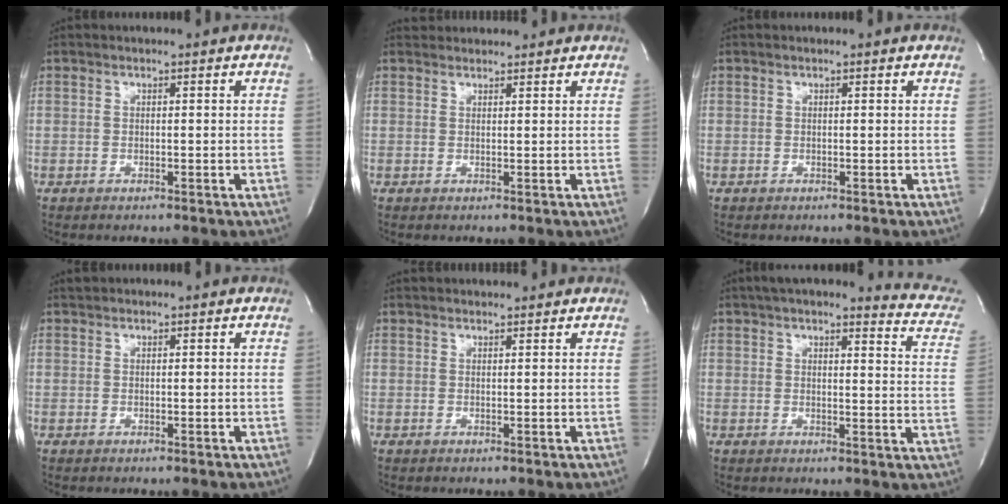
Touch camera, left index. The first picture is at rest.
{"total": 3.6, "force": [3.5, 0.9, 0.1], "torque": [-0.003, 0.030, 0.051]}
{"total": 0.0}
{"total": 1.0, "force": [0.9, 0.3, 0.0], "torque": [-0.010, 0.011, 0.020]}
{"total": 5.8, "force": [5.5, 1.0, 1.3], "torque": [-0.014, 0.033, 0.069]}
{"total": 14.0, "force": [12.5, 2.0, 5.8], "torque": [-0.054, -0.034, 0.124]}